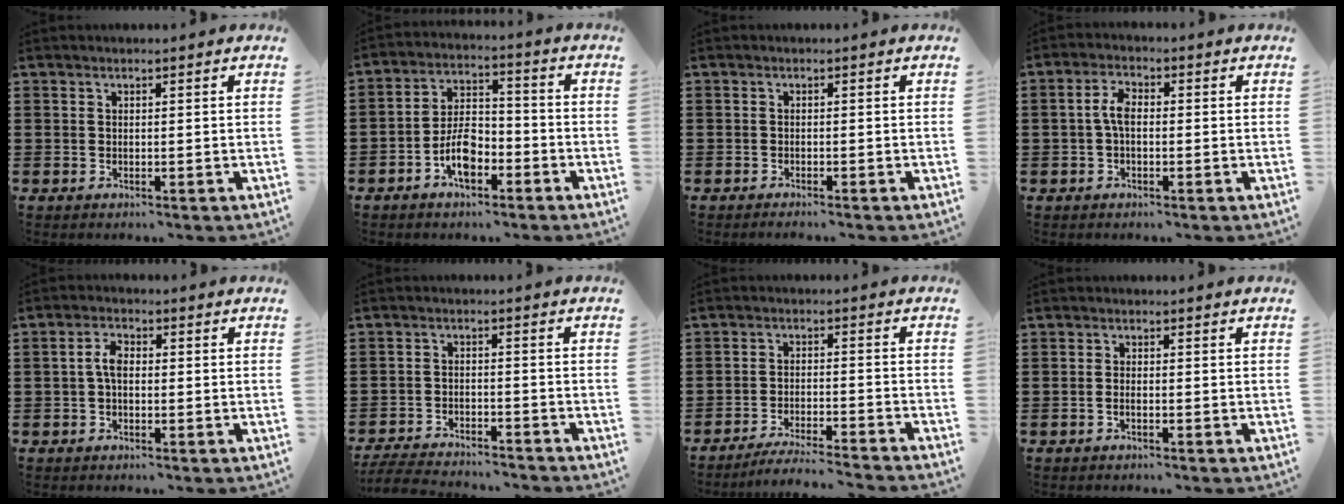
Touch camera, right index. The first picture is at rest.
{"total": 7.0, "force": [-3.1, 3.5, 5.1], "torque": [-0.106, 0.007, -0.059]}
{"total": 0.7, "force": [-0.7, -0.2, 0.0], "torque": [-0.002, -0.004, -0.013]}
{"total": 3.9, "force": [-0.2, 1.9, 3.4], "torque": [-0.079, 0.001, -0.010]}
{"total": 3.5, "force": [-0.2, 1.8, 2.9], "torque": [-0.064, 0.004, -0.007]}
{"total": 4.7, "force": [-4.7, 0.2, 0.5], "torque": [-0.022, -0.005, -0.098]}
{"total": 4.5, "force": [-4.3, -0.5, 1.2], "torque": [-0.028, -0.012, -0.088]}
{"total": 0.9, "force": [-0.4, 0.2, 0.8], "torque": [-0.017, -0.005, -0.006]}